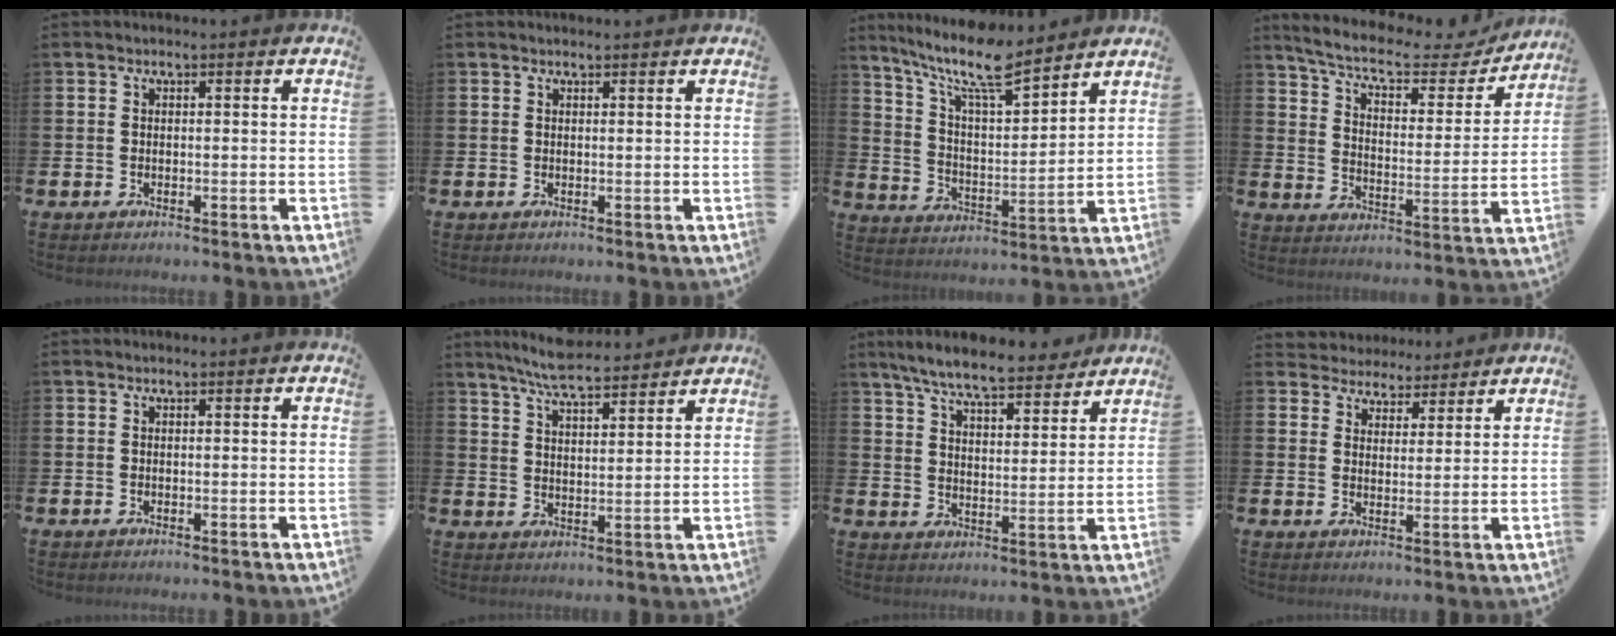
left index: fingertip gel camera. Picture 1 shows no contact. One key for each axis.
{"total": 0.8, "fx": 0.8, "fy": 0.0, "fz": 0.1, "tx": 0.000, "ty": -0.001, "tz": 0.014}
{"total": 11.0, "fx": 9.5, "fy": 1.9, "fz": 5.3, "tx": -0.130, "ty": -0.054, "tz": 0.165}
{"total": 7.3, "fx": 6.1, "fy": 2.2, "fz": 3.2, "tx": -0.087, "ty": -0.040, "tz": 0.098}
{"total": 0.0}
{"total": 7.3, "fx": 6.9, "fy": 0.5, "fz": 2.3, "tx": -0.069, "ty": -0.027, "tz": 0.126}
{"total": 7.9, "fx": 7.3, "fy": 1.1, "fz": 2.7, "tx": -0.075, "ty": -0.039, "tz": 0.127}
{"total": 4.2, "fx": 3.9, "fy": 1.4, "fz": -0.7, "tx": -0.012, "ty": -0.023, "tz": 0.069}